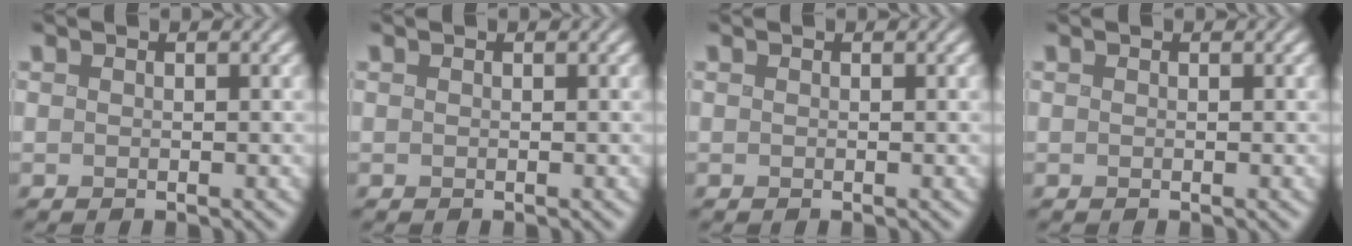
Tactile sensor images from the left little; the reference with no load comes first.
{"total": 0.0}
{"total": 0.0}
{"total": 0.0}